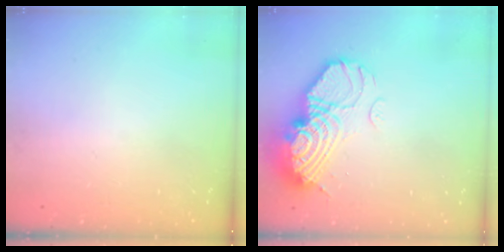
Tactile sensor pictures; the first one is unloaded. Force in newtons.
{"total": 18.3, "press": 18.2, "slide": 1.2}